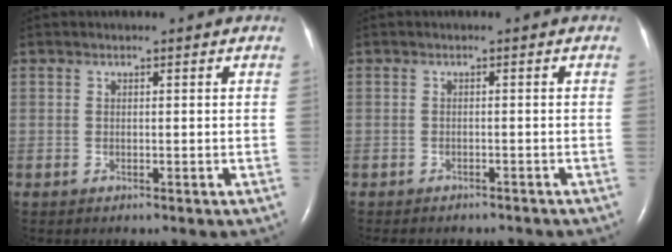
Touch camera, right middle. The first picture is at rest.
{"total": 6.9, "force": [-6.2, 2.1, 2.2], "torque": [-0.025, 0.001, -0.074]}